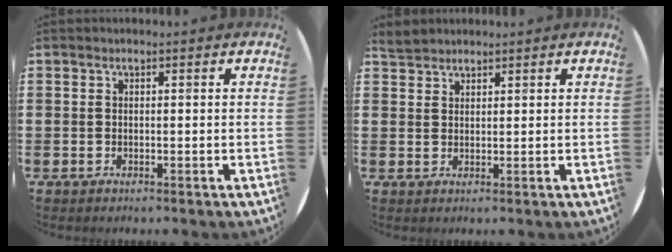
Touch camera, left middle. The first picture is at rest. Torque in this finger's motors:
{"motor_torque": [0.14, -0.13, -0.01, 0.00]}